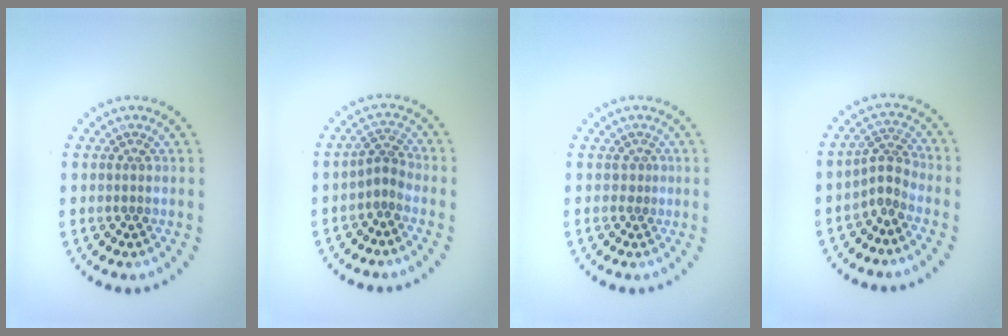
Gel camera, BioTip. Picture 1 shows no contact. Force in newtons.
{"total": 1.8, "press": 1.1, "slide": 1.4}
{"total": 0.5, "press": 0.1, "slide": 0.5}
{"total": 2.2, "press": 1.5, "slide": 1.7}